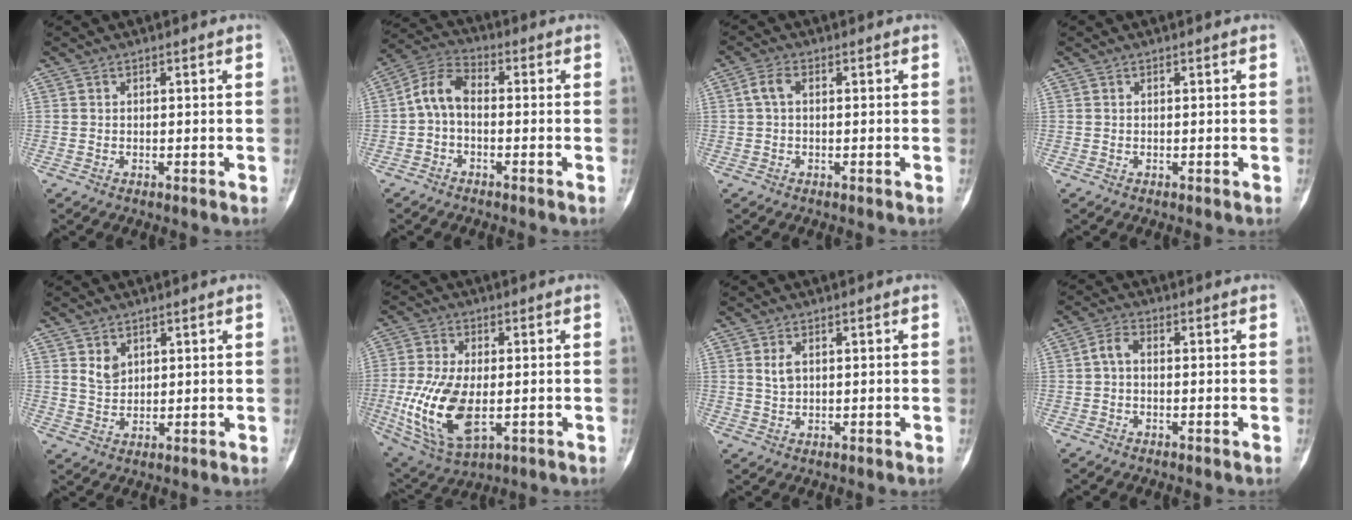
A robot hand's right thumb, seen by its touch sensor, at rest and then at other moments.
{"total": 6.9, "force": [-0.7, 4.1, 5.5], "torque": [-0.102, 0.026, -0.028]}
{"total": 2.8, "force": [0.4, 1.5, 2.3], "torque": [-0.050, 0.008, 0.007]}
{"total": 0.0}
{"total": 3.3, "force": [1.7, 2.3, 1.6], "torque": [-0.016, -0.015, 0.038]}
{"total": 15.2, "force": [-2.3, 8.0, 12.7], "torque": [-0.256, -0.010, -0.026]}
{"total": 2.2, "force": [0.7, 1.2, 1.7], "torque": [-0.033, 0.001, 0.017]}
{"total": 2.8, "force": [-0.2, 1.6, 2.3], "torque": [-0.046, 0.010, -0.011]}